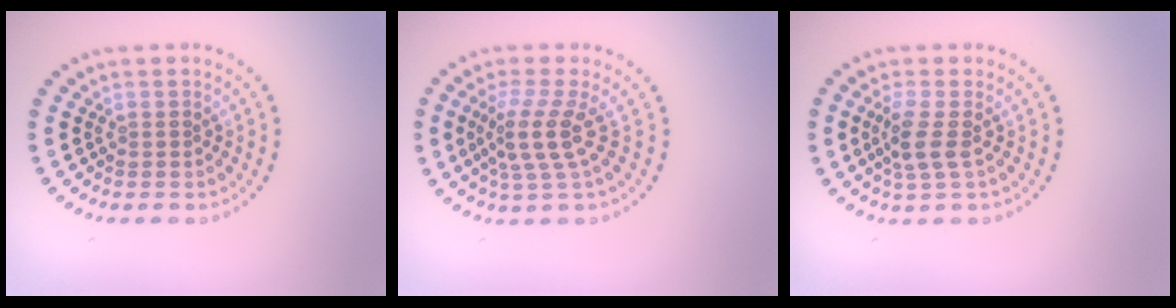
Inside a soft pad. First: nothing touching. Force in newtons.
{"total": 3.5, "press": 2.5, "slide": 2.5}
{"total": 2.5, "press": 2.0, "slide": 1.5}